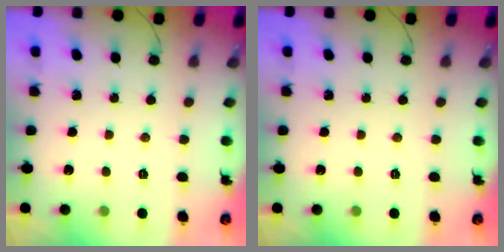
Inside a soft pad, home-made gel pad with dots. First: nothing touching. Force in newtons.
{"total": 0.0}